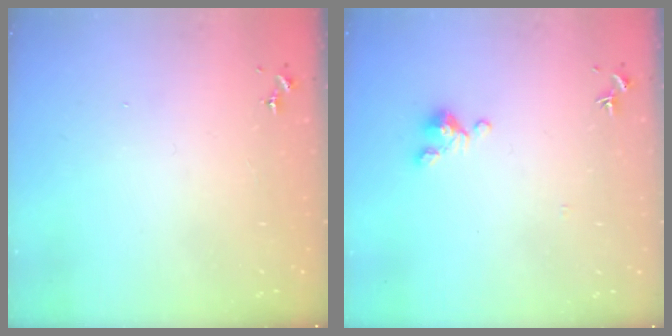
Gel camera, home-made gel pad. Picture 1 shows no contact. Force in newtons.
{"total": 2.9, "press": 2.9, "slide": 0.4}